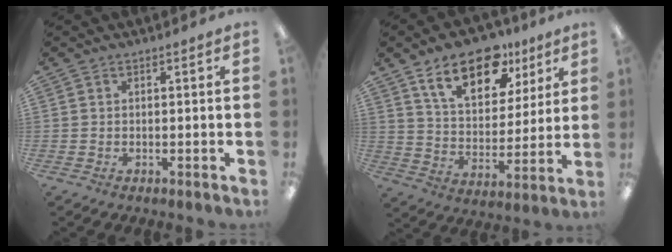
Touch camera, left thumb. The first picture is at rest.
{"total": 17.3, "force": [10.9, 9.2, 9.8], "torque": [-0.157, -0.043, 0.190]}